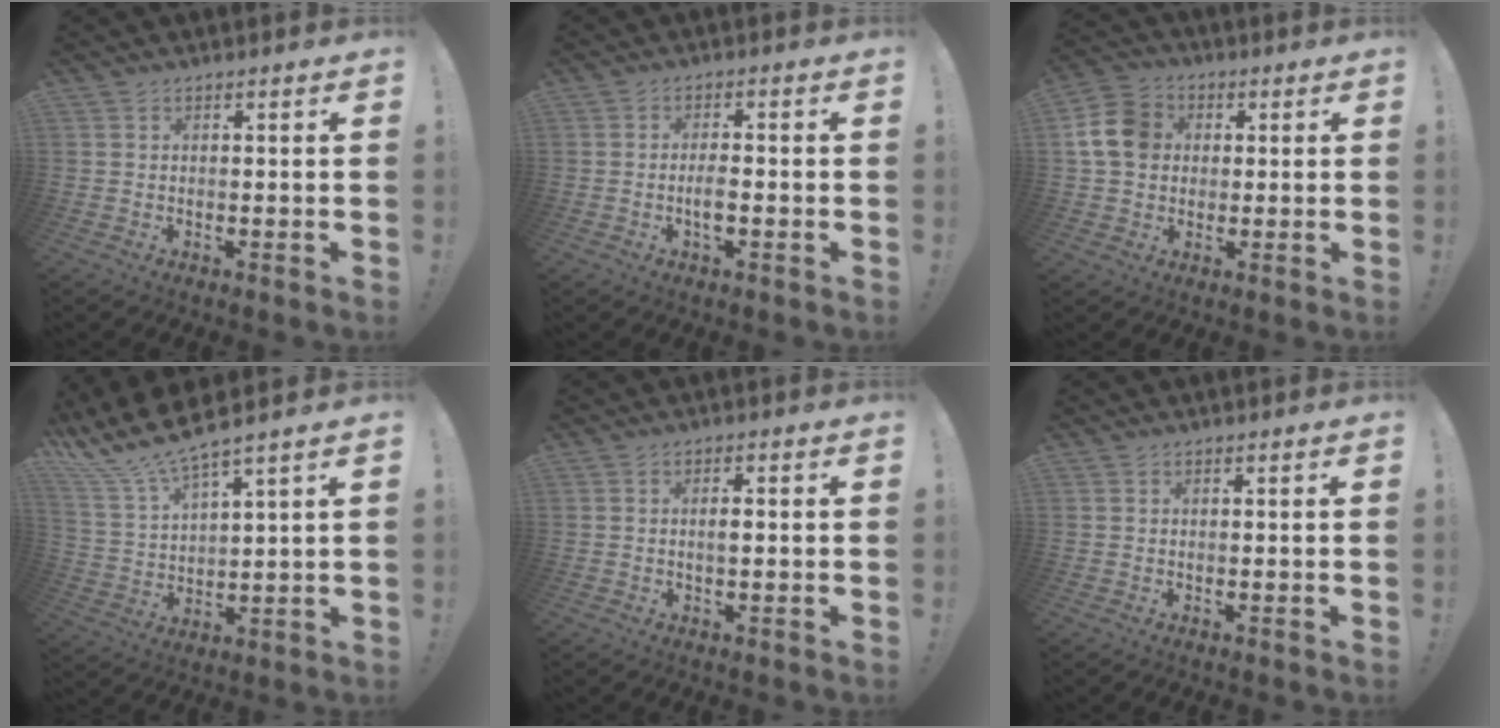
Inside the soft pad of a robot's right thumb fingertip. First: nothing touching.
{"total": 3.6, "force": [-1.3, 1.6, 3.0], "torque": [-0.042, 0.005, -0.022]}
{"total": 12.3, "force": [1.9, 10.2, 6.5], "torque": [-0.119, 0.009, 0.042]}
{"total": 10.1, "force": [9.1, 0.9, 4.5], "torque": [-0.113, -0.065, 0.162]}
{"total": 2.1, "force": [-0.3, 0.7, 2.0], "torque": [-0.026, 0.000, -0.009]}
{"total": 0.0}